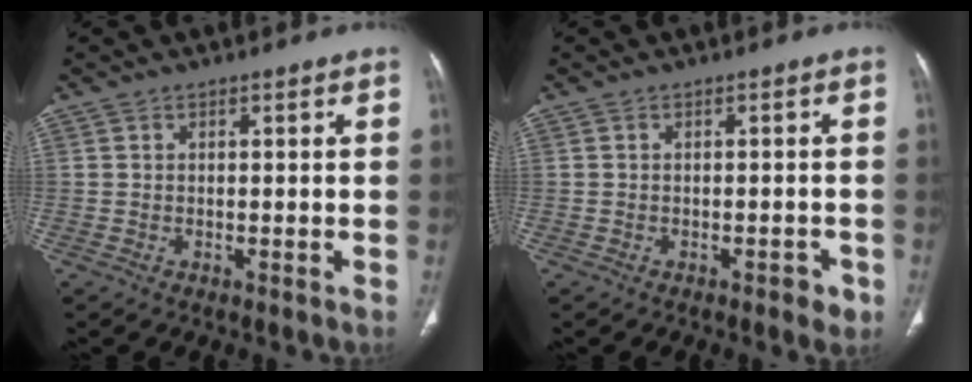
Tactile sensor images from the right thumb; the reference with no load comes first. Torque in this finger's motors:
{"motor_torque": [-0.17, 0.08, -0.17, 0.04, 0.04]}